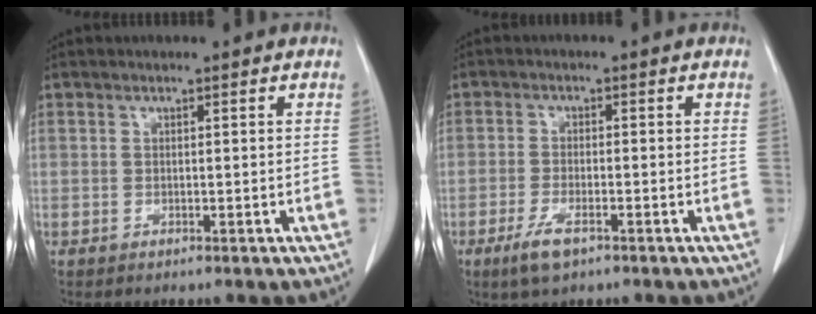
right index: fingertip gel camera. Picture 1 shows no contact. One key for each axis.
{"total": 4.3, "fx": -2.6, "fy": 1.1, "fz": 3.2, "tx": -0.070, "ty": -0.006, "tz": -0.045}